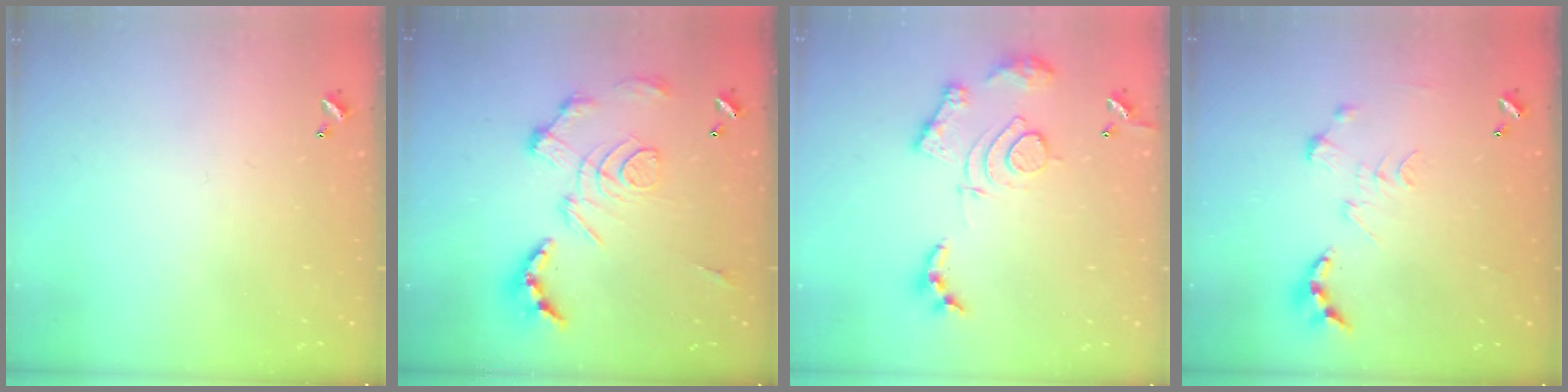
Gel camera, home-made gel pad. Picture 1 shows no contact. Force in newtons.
{"total": 3.4, "press": 2.7, "slide": 2.0}
{"total": 14.5, "press": 14.4, "slide": 1.3}
{"total": 0.0}